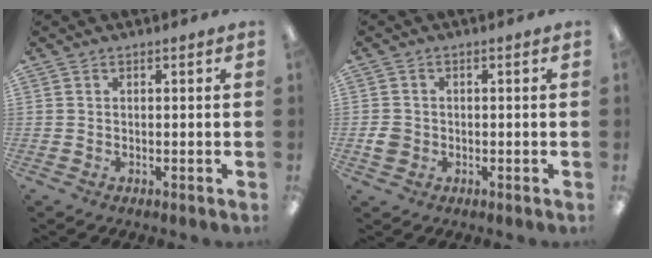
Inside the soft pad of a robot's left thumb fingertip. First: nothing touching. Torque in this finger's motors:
{"motor_torque": [-0.08, 0.08, -0.01, -0.10, -0.02]}